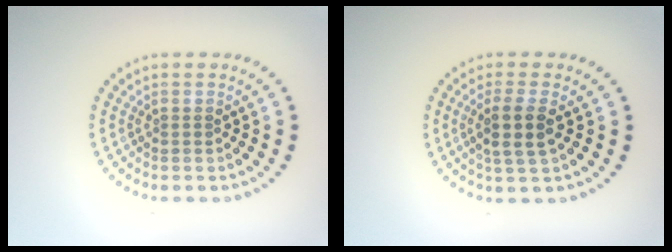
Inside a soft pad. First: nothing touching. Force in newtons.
{"total": 2.8, "press": 2.5, "slide": 1.2}